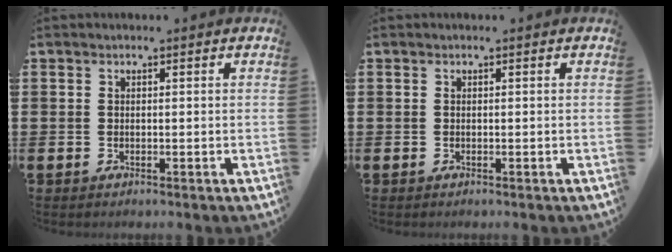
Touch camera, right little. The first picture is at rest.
{"total": 0.0}